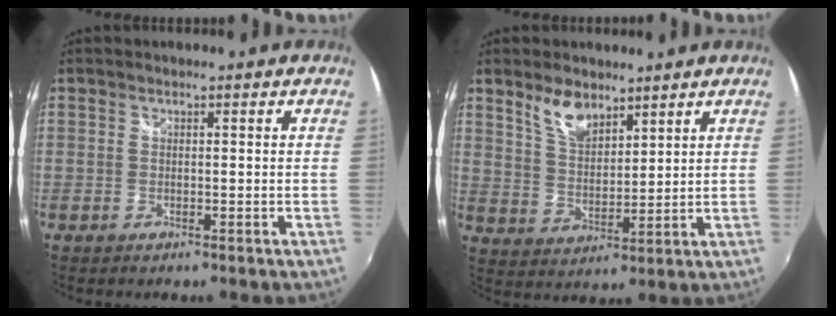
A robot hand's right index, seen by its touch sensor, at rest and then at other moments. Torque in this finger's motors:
{"motor_torque": [0.15, 0.11, 0.10, 0.04]}